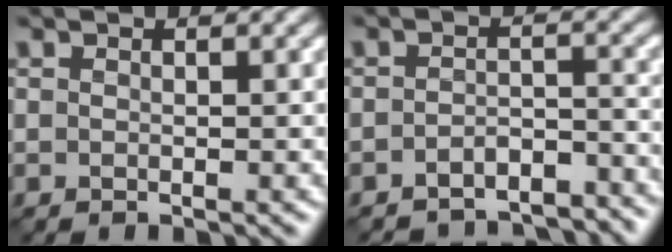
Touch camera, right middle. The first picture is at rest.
{"total": 5.1, "force": [-4.9, 1.0, 1.0], "torque": [-0.018, -0.009, -0.070]}